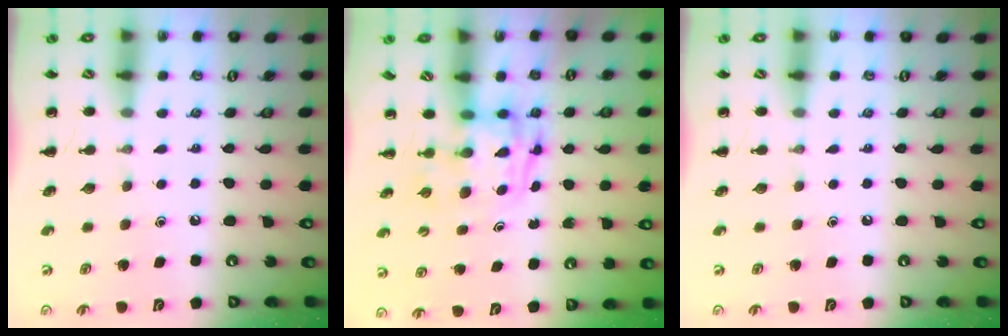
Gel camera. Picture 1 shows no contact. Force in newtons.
{"total": 3.3, "press": 3.3, "slide": 0.5}
{"total": 0.0}